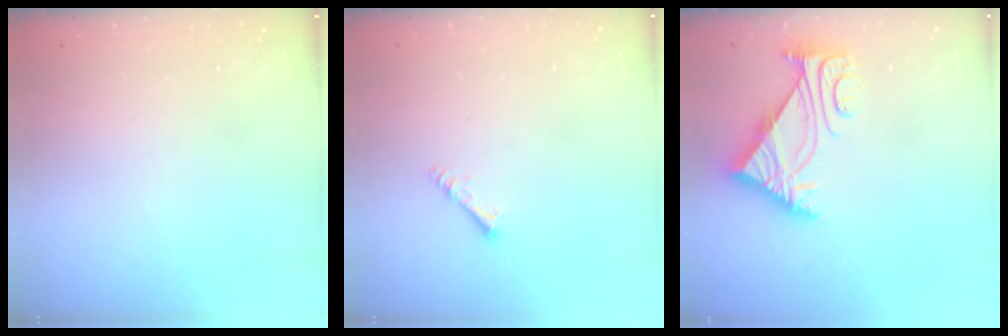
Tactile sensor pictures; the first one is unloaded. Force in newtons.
{"total": 1.4, "press": 1.3, "slide": 0.3}
{"total": 5.8, "press": 5.7, "slide": 0.9}